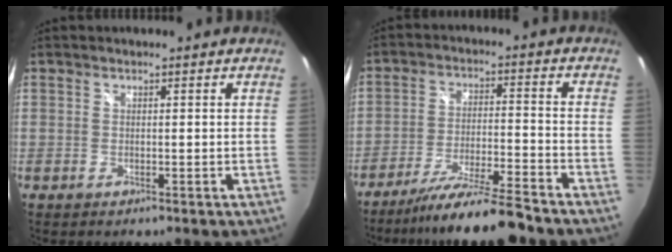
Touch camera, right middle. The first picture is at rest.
{"total": 12.0, "force": [-10.7, -0.5, 5.4], "torque": [-0.113, -0.015, -0.182]}